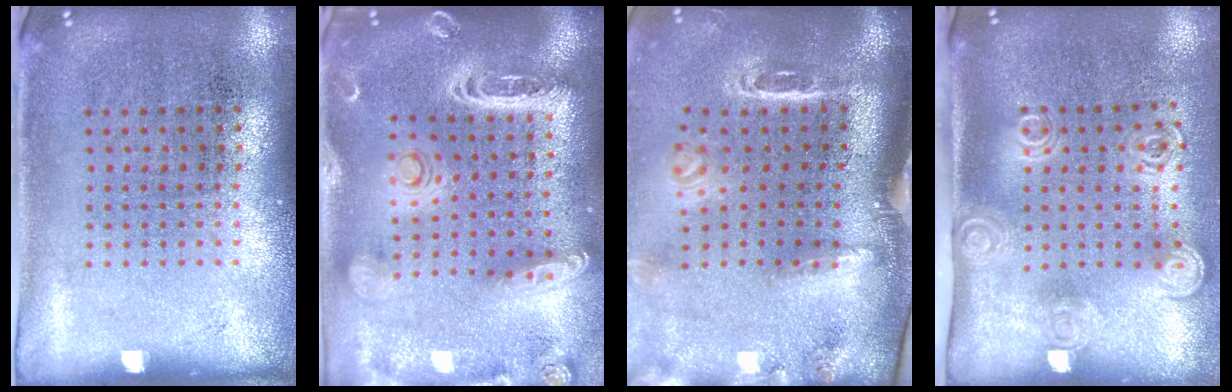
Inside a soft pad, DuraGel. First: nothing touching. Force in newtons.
{"total": 2.9, "press": 2.5, "slide": 1.6}
{"total": 3.2, "press": 2.2, "slide": 2.3}
{"total": 2.0, "press": 1.4, "slide": 1.4}